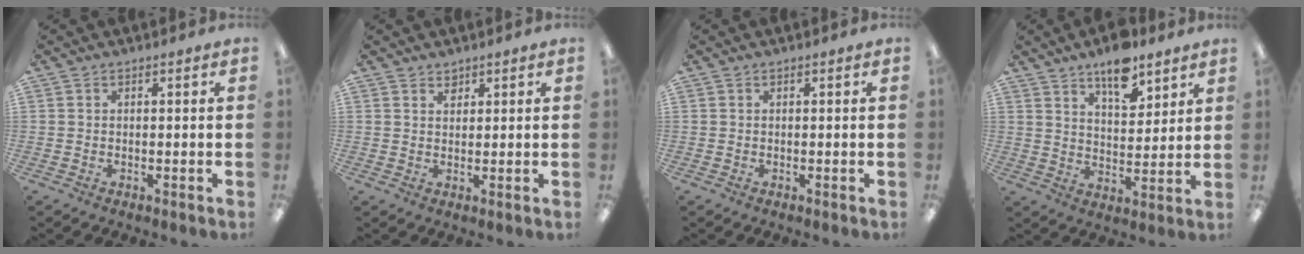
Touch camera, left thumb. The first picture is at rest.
{"total": 1.8, "force": [1.5, 1.0, 0.2], "torque": [0.011, -0.009, 0.027]}
{"total": 0.0}
{"total": 10.4, "force": [7.8, 4.4, 5.3], "torque": [-0.069, -0.045, 0.134]}